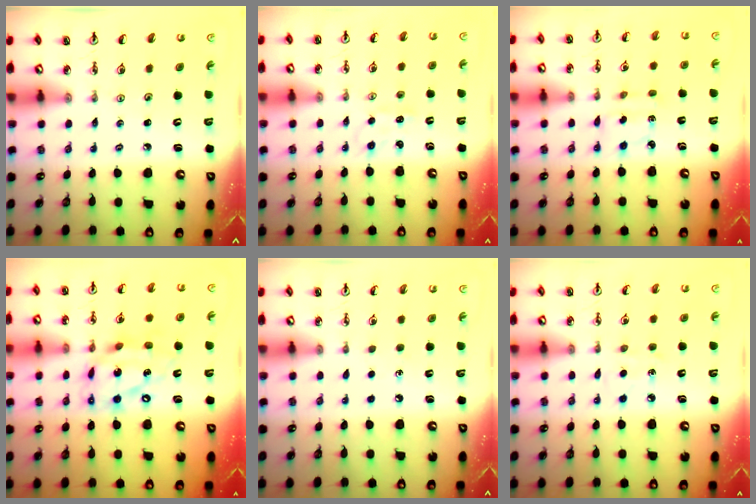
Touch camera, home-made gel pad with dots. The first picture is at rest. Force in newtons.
{"total": 1.5, "press": 1.4, "slide": 0.3}
{"total": 3.1, "press": 3.0, "slide": 0.5}
{"total": 15.0, "press": 15.0, "slide": 1.1}
{"total": 3.9, "press": 3.9, "slide": 0.6}
{"total": 4.2, "press": 4.2, "slide": 0.5}